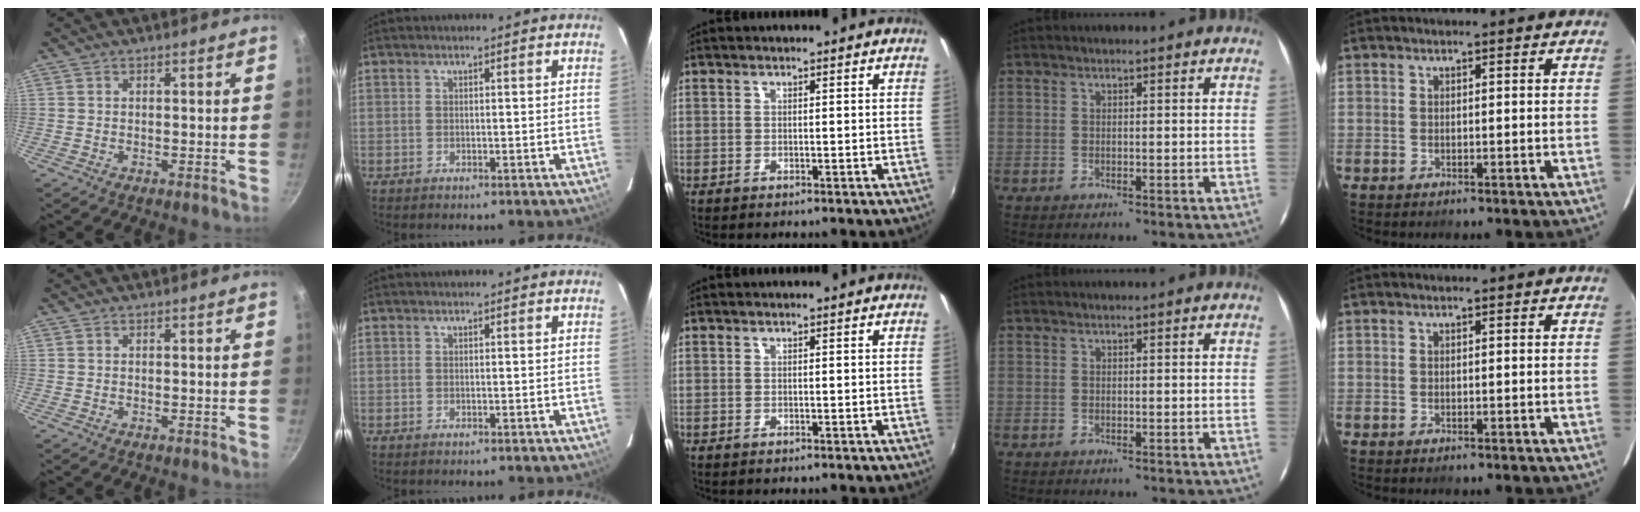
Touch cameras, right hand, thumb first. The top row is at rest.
{}